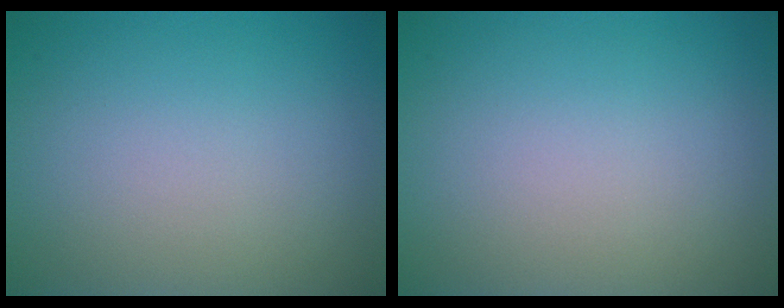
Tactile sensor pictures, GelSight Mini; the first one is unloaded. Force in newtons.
{"total": 0.0}